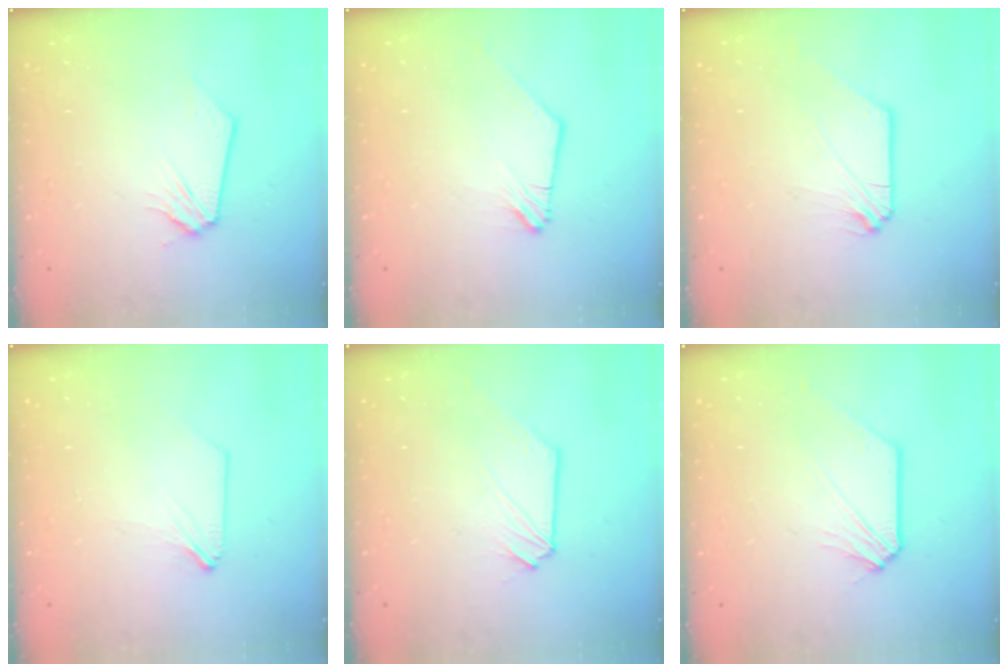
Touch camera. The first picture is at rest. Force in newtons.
{"total": 0.0}
{"total": 0.0}
{"total": 0.6, "press": 0.6, "slide": 0.1}
{"total": 0.0}
{"total": 1.8, "press": 1.8, "slide": 0.2}